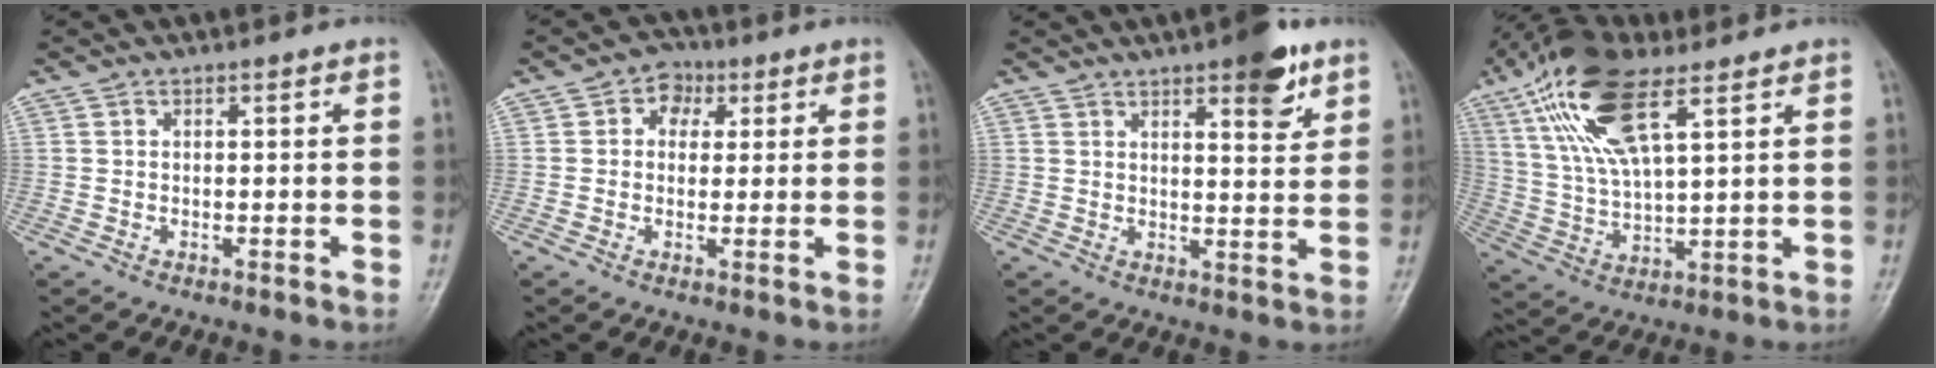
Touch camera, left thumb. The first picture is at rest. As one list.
[{"total": 4.9, "force": [1.6, 4.1, 2.3], "torque": [-0.005, 0.003, 0.017]}, {"total": 8.0, "force": [4.8, 2.6, 5.9], "torque": [-0.061, -0.024, 0.062]}, {"total": 15.9, "force": [8.2, 5.7, 12.4], "torque": [-0.246, -0.007, 0.156]}]